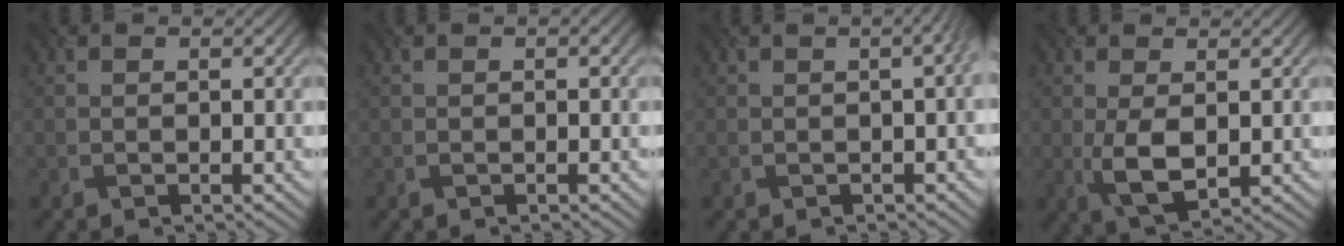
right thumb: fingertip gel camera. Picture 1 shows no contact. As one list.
[{"total": 1.0, "force": [0.3, 0.4, 0.8], "torque": [-0.006, 0.001, -0.003]}, {"total": 3.7, "force": [0.5, 1.8, 3.3], "torque": [-0.019, 0.025, -0.010]}, {"total": 4.3, "force": [-0.3, 2.1, 3.7], "torque": [-0.090, -0.002, 0.003]}]